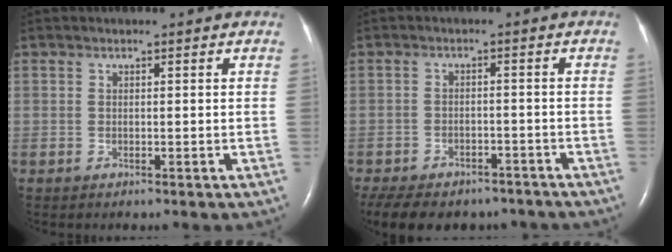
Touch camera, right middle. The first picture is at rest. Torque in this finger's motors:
{"motor_torque": [1.06, -1.08, 0.17, 0.05]}